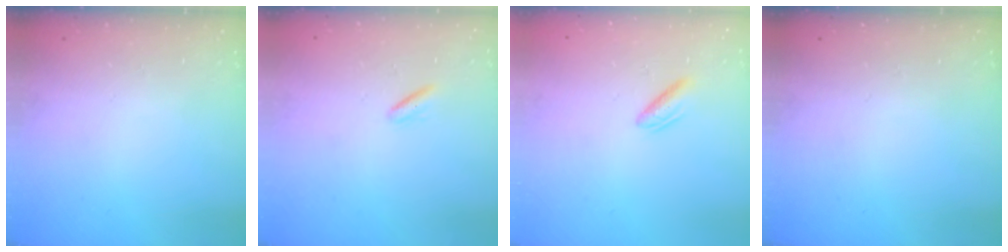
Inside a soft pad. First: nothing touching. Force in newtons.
{"total": 2.1, "press": 2.0, "slide": 0.8}
{"total": 3.0, "press": 2.8, "slide": 0.9}
{"total": 0.0}